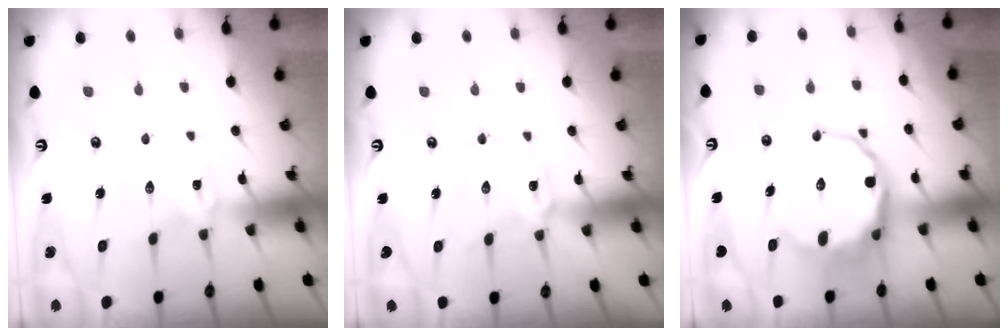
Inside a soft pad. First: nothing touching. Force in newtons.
{"total": 2.6, "press": 2.6, "slide": 0.3}
{"total": 12.9, "press": 12.3, "slide": 3.8}